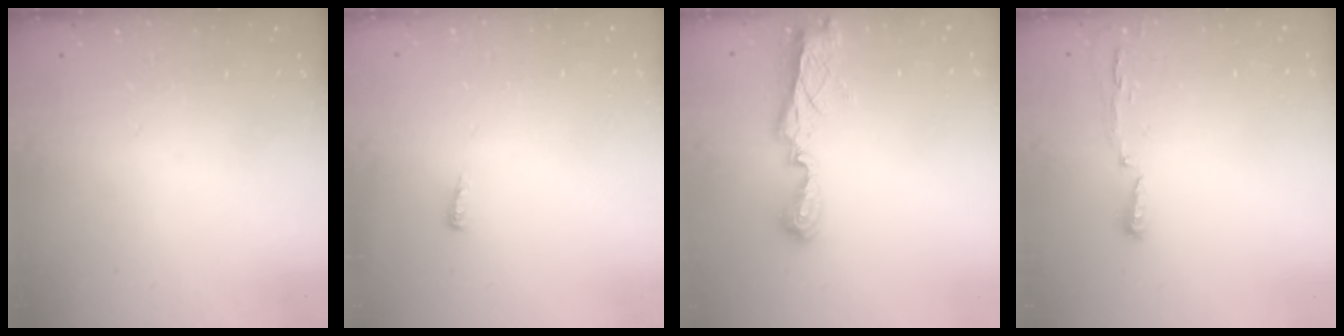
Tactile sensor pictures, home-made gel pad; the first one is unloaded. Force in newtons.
{"total": 4.9, "press": 4.9, "slide": 0.5}
{"total": 8.5, "press": 8.5, "slide": 0.8}
{"total": 4.1, "press": 4.0, "slide": 1.1}